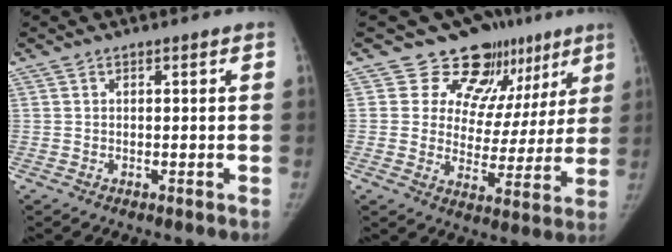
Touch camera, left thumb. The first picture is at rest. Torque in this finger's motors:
{"motor_torque": [0.14, 0.09, 0.20, 0.14, -0.01]}